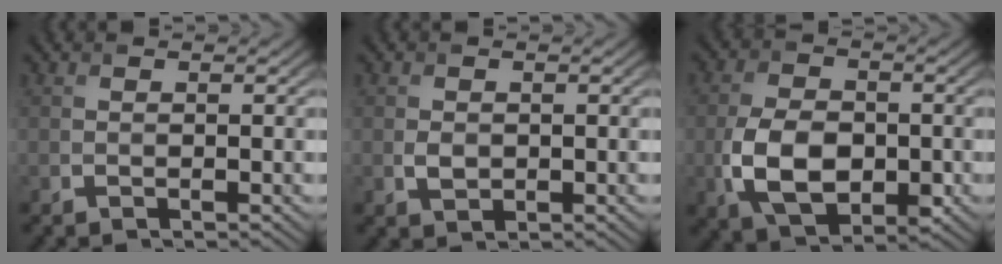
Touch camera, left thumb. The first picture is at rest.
{"total": 1.7, "force": [-0.1, 1.3, 1.1], "torque": [-0.024, -0.006, 0.000]}
{"total": 8.9, "force": [-2.1, 5.7, 6.5], "torque": [-0.142, -0.012, -0.040]}